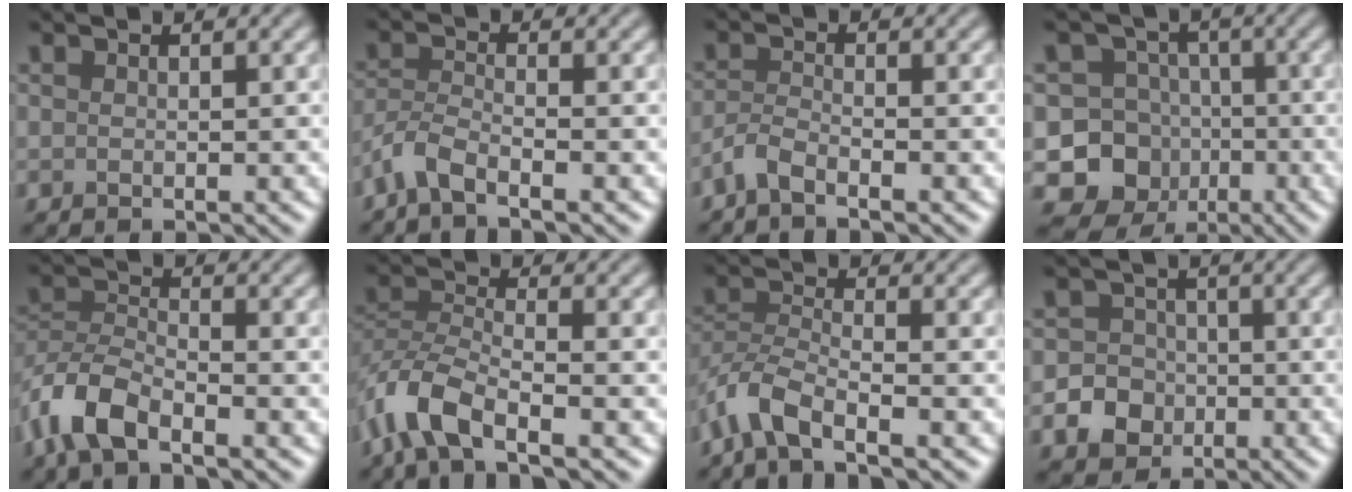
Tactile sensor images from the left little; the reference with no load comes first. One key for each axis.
{"total": 3.2, "fx": -2.4, "fy": 0.7, "fz": 2.0, "tx": -0.045, "ty": -0.004, "tz": -0.061}
{"total": 2.2, "fx": -1.7, "fy": 0.4, "fz": 1.3, "tx": -0.029, "ty": -0.003, "tz": -0.045}
{"total": 8.2, "fx": -2.7, "fy": 7.6, "fz": 1.9, "tx": -0.018, "ty": 0.003, "tz": -0.069}
{"total": 5.4, "fx": -3.6, "fy": 2.3, "fz": 3.4, "tx": -0.071, "ty": -0.003, "tz": -0.082}
{"total": 5.9, "fx": -3.7, "fy": 2.2, "fz": 4.0, "tx": -0.081, "ty": -0.003, "tz": -0.084}
{"total": 4.6, "fx": -3.2, "fy": 1.4, "fz": 3.0, "tx": -0.060, "ty": -0.003, "tz": -0.075}
{"total": 4.3, "fx": -1.7, "fy": 3.8, "fz": 1.1, "tx": 0.005, "ty": -0.003, "tz": -0.045}